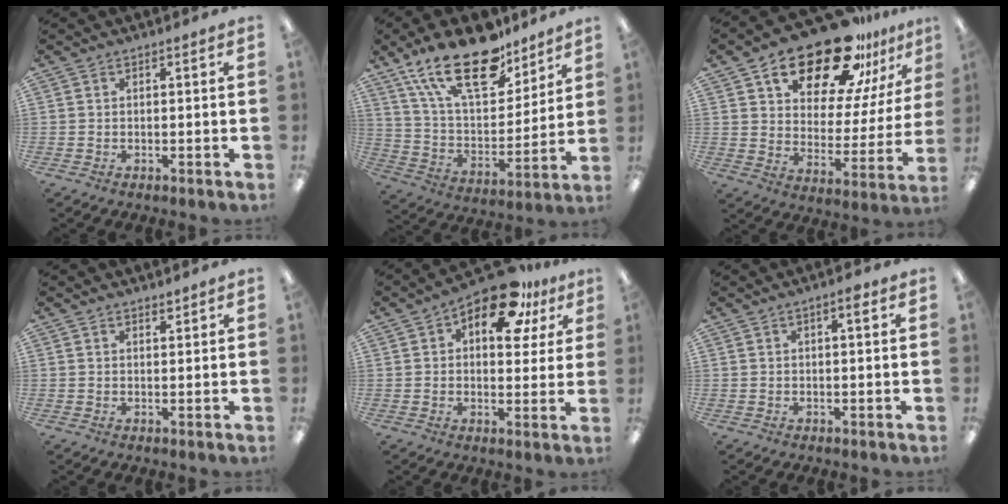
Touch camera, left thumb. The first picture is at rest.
{"total": 22.6, "force": [15.5, 10.0, 13.0], "torque": [-0.239, -0.083, 0.273]}
{"total": 23.1, "force": [17.1, 9.7, 12.2], "torque": [-0.198, -0.108, 0.292]}
{"total": 1.5, "force": [1.4, 0.4, 0.2], "torque": [0.003, -0.005, 0.024]}
{"total": 14.7, "force": [8.3, 7.2, 9.7], "torque": [-0.131, -0.032, 0.139]}
{"total": 2.5, "force": [1.2, 0.7, 2.1], "torque": [-0.029, -0.002, 0.016]}